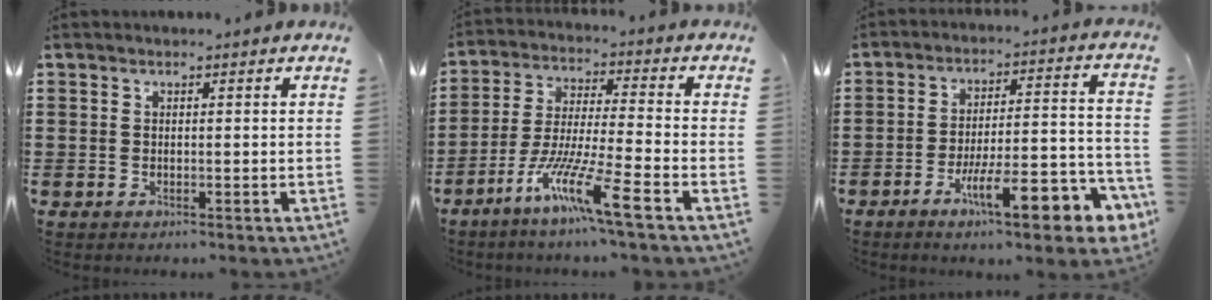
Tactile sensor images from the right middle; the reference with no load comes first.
{"total": 10.4, "force": [-6.9, 0.2, 7.8], "torque": [-0.157, -0.009, -0.135]}
{"total": 11.6, "force": [-7.1, 2.6, 8.8], "torque": [-0.123, 0.009, -0.129]}